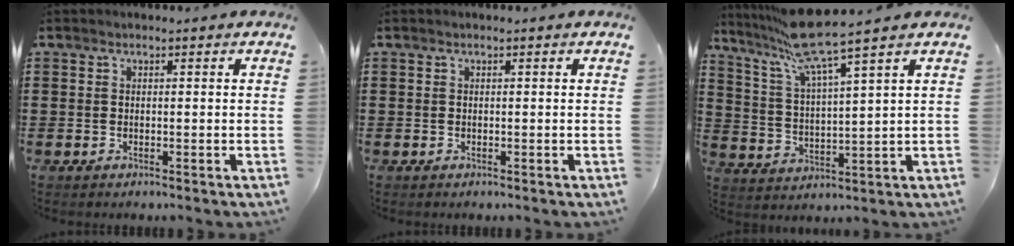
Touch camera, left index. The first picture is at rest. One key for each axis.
{"total": 0.0}
{"total": 9.2, "fx": 7.5, "fy": -0.2, "fz": 5.3, "tx": -0.131, "ty": -0.031, "tz": 0.130}